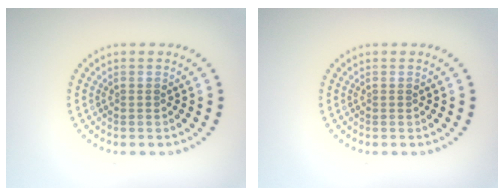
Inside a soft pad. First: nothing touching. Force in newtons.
{"total": 0.0}